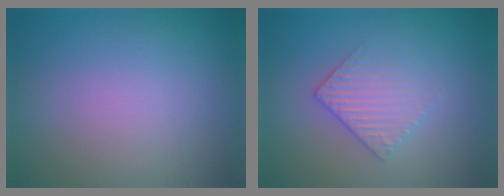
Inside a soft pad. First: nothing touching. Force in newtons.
{"total": 3.0, "press": 2.9, "slide": 0.6}